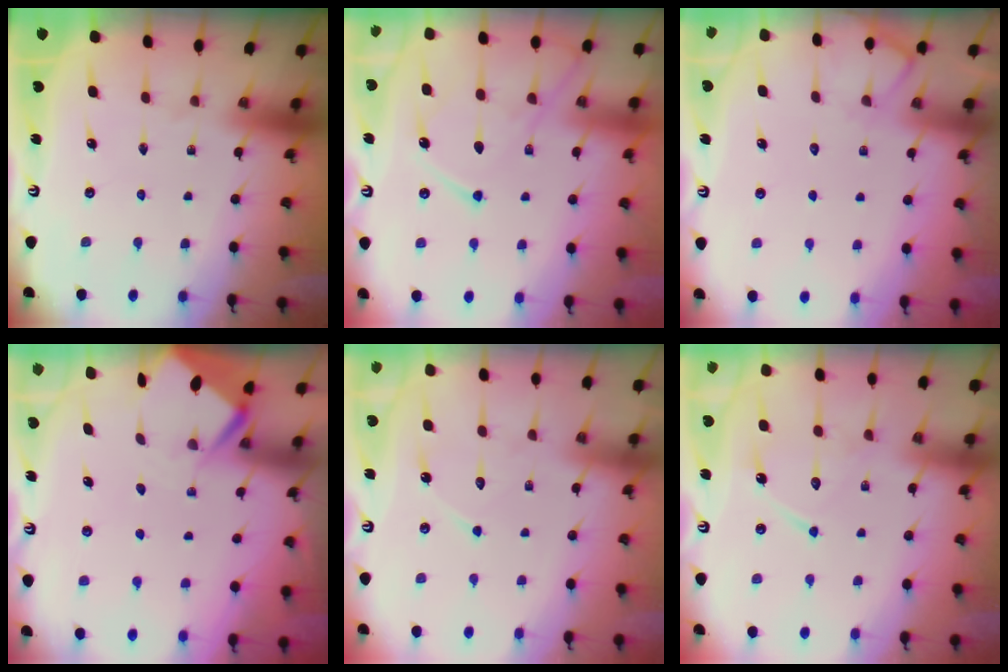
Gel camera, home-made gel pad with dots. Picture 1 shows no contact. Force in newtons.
{"total": 11.4, "press": 11.4, "slide": 1.3}
{"total": 5.6, "press": 5.6, "slide": 0.7}
{"total": 3.7, "press": 3.7, "slide": 0.4}
{"total": 7.2, "press": 7.2, "slide": 0.7}
{"total": 11.4, "press": 11.3, "slide": 0.9}